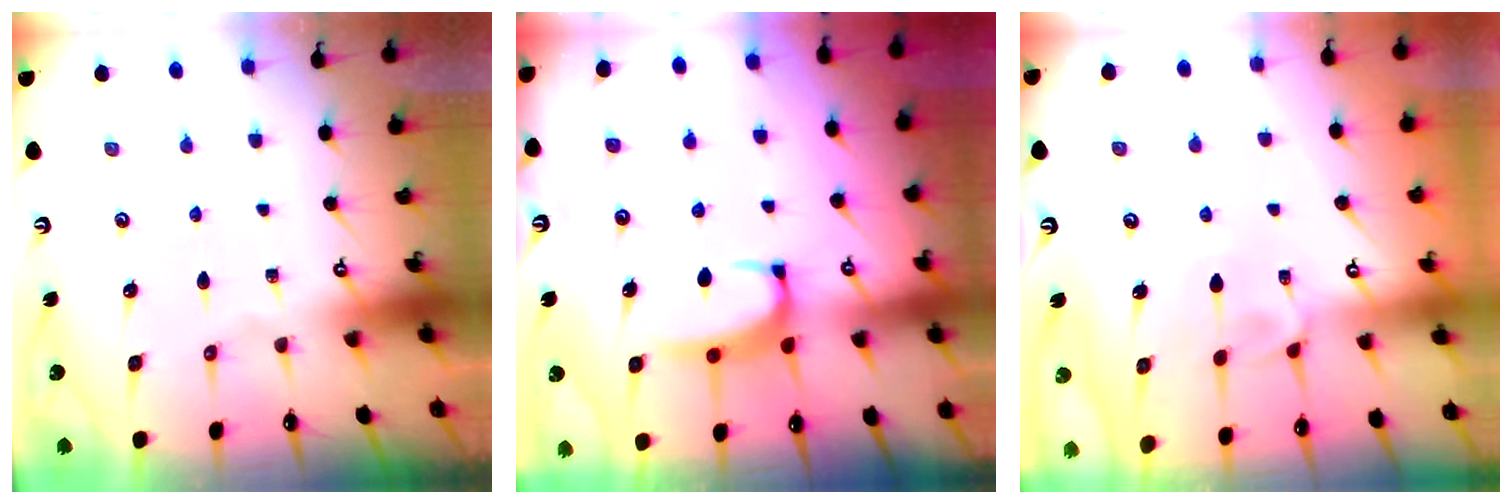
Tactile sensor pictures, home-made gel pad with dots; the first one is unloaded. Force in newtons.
{"total": 2.1, "press": 2.1, "slide": 0.6}
{"total": 2.7, "press": 2.6, "slide": 0.7}